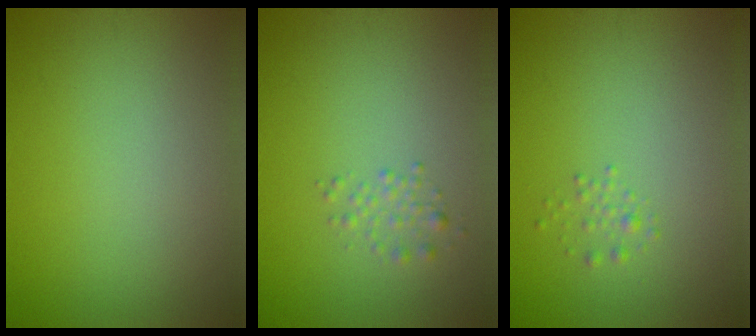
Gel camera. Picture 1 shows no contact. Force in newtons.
{"total": 1.2, "press": 1.1, "slide": 0.1}
{"total": 0.9, "press": 0.9, "slide": 0.1}